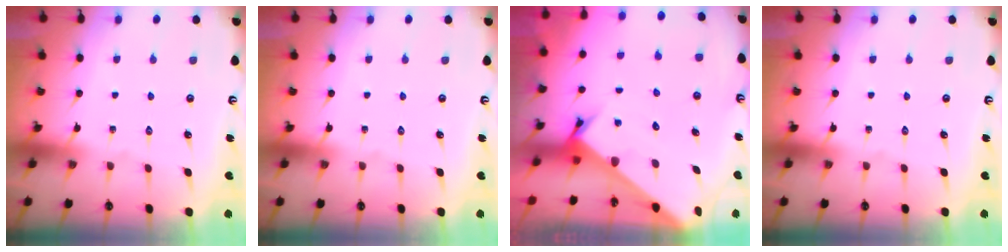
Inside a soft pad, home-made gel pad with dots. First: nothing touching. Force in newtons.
{"total": 0.0}
{"total": 2.6, "press": 2.6, "slide": 0.2}
{"total": 0.0}